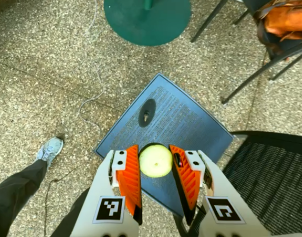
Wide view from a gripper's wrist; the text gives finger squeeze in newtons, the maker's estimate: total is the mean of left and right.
{"total": 9.3, "left": 9.3, "right": 9.3}